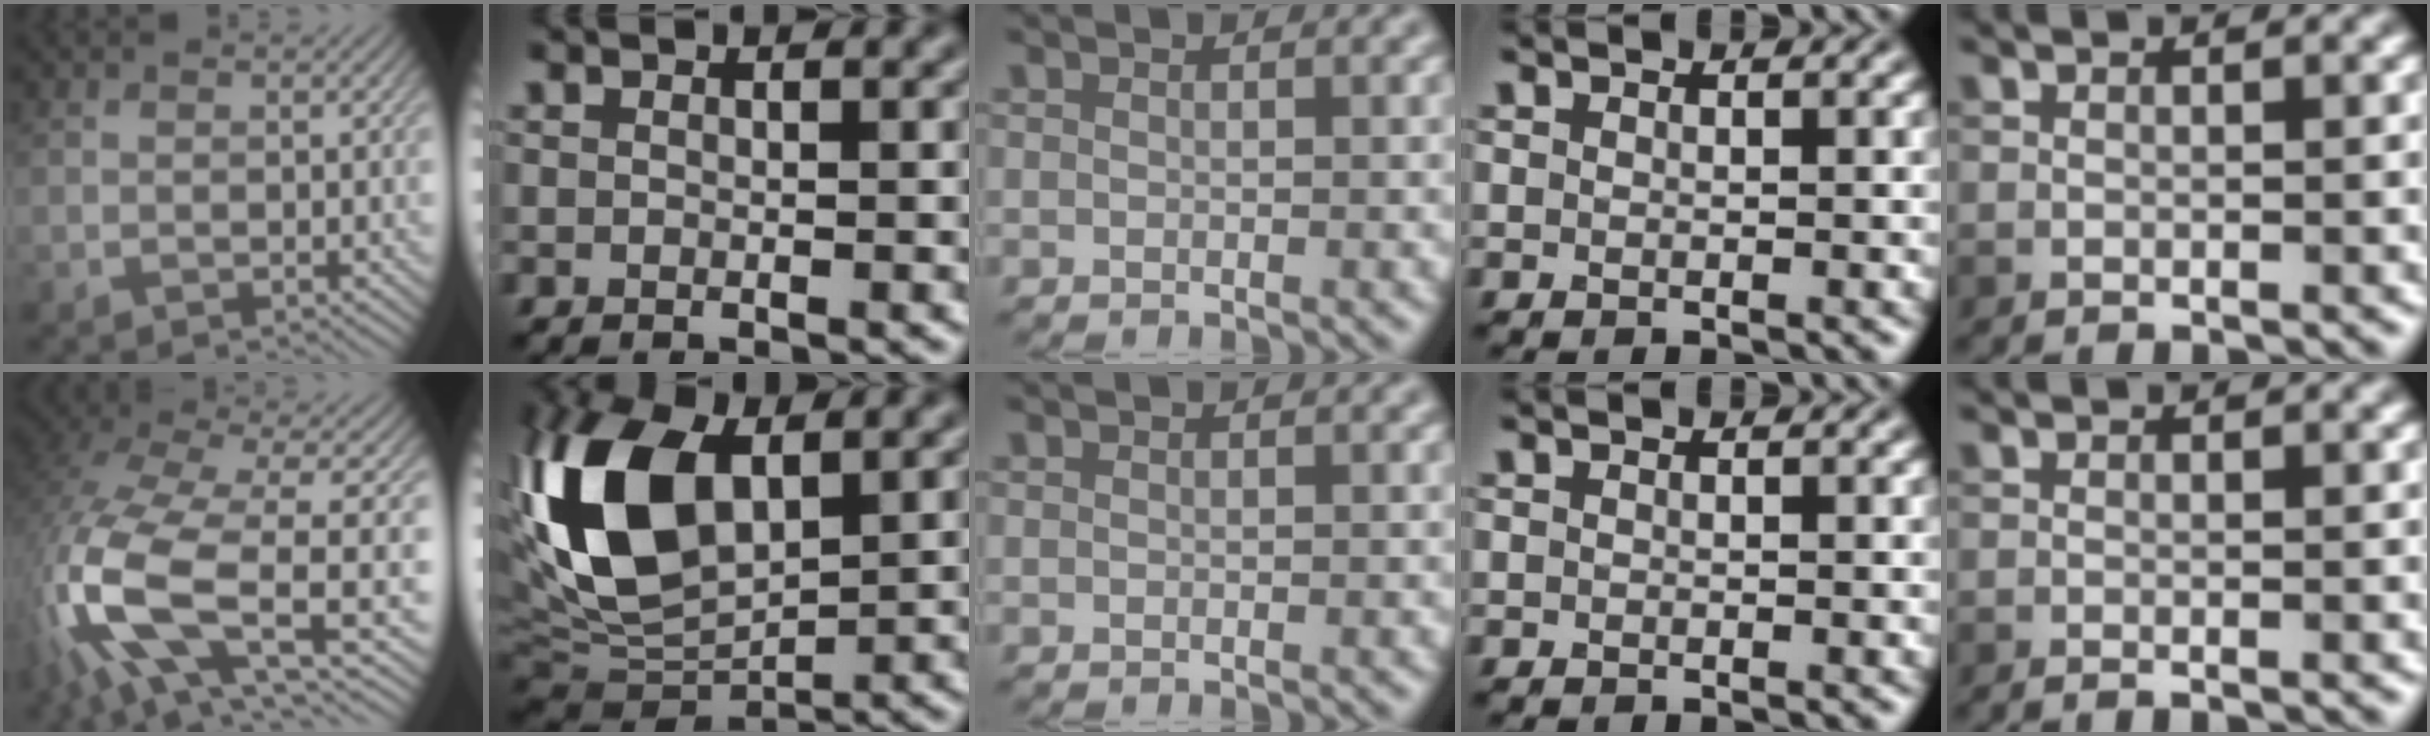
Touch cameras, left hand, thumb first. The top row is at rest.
{"thumb": {"total": 15.2, "force": [-3.5, 6.2, 13.5], "torque": [-0.320, -0.019, -0.059]}, "index": {"total": 12.7, "force": [2.7, 7.2, 10.1], "torque": [-0.239, 0.019, 0.045]}, "little": {"total": 0.7, "force": [-0.6, 0.2, 0.4], "torque": [0.000, -0.004, -0.013]}}